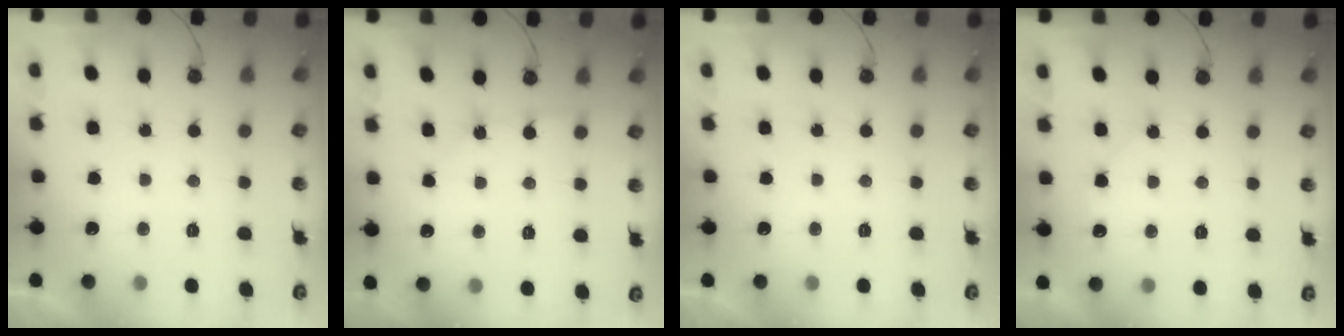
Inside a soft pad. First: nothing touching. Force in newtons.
{"total": 3.7, "press": 3.6, "slide": 0.6}
{"total": 0.0}
{"total": 4.2, "press": 4.1, "slide": 0.5}